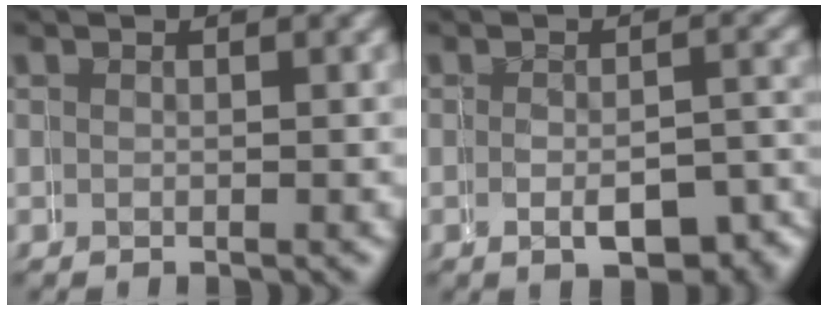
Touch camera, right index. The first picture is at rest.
{"total": 4.7, "force": [-2.7, 1.9, 3.3], "torque": [-0.035, -0.003, -0.041]}